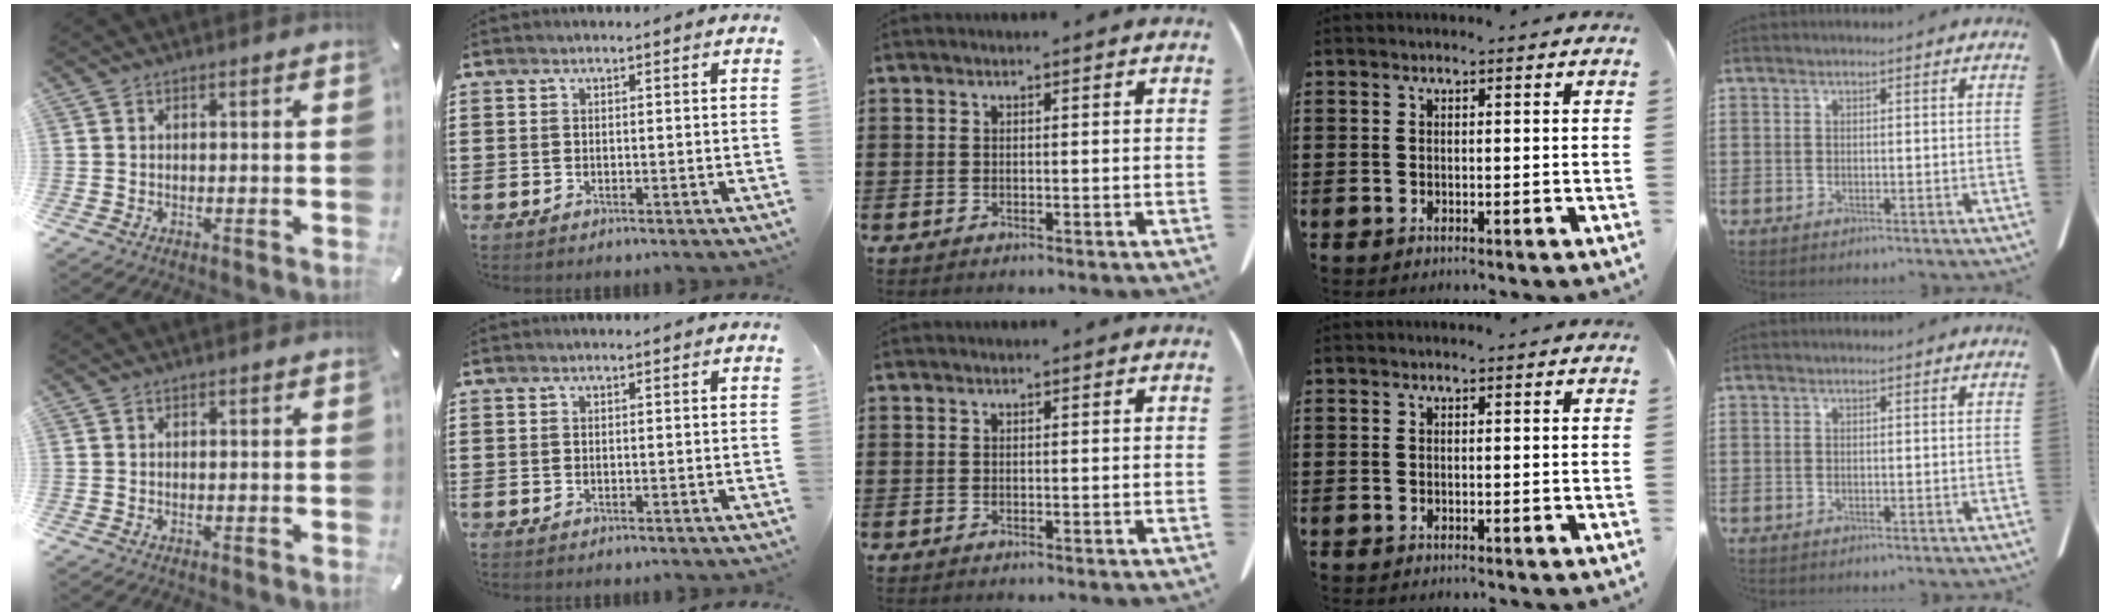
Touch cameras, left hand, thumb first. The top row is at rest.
{}